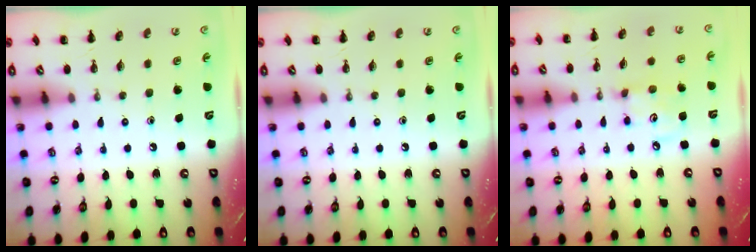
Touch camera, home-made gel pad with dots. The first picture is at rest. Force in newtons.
{"total": 0.0}
{"total": 4.4, "press": 4.3, "slide": 0.7}